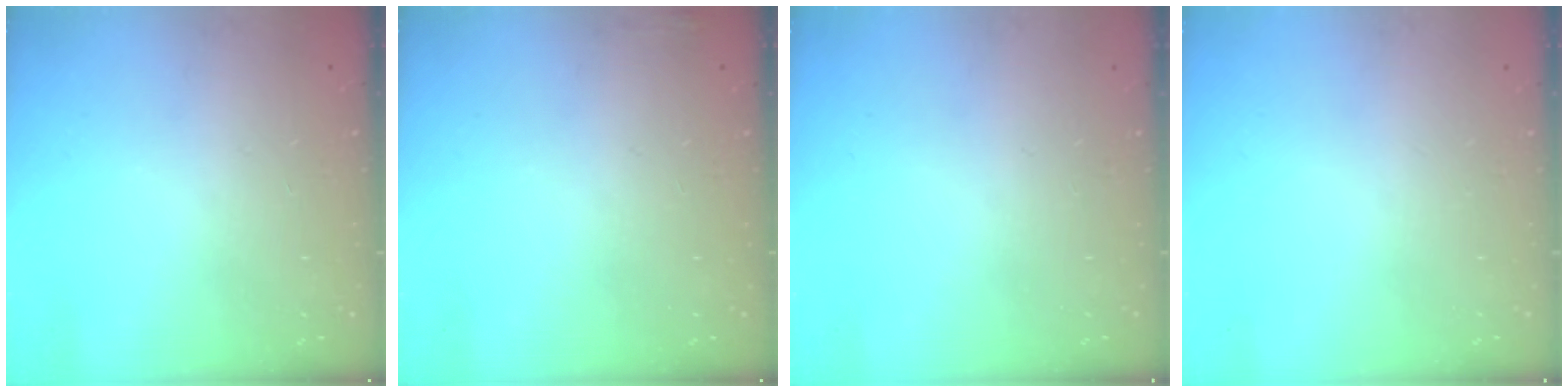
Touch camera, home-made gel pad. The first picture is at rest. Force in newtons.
{"total": 3.9, "press": 3.6, "slide": 1.5}
{"total": 0.0}
{"total": 0.0}